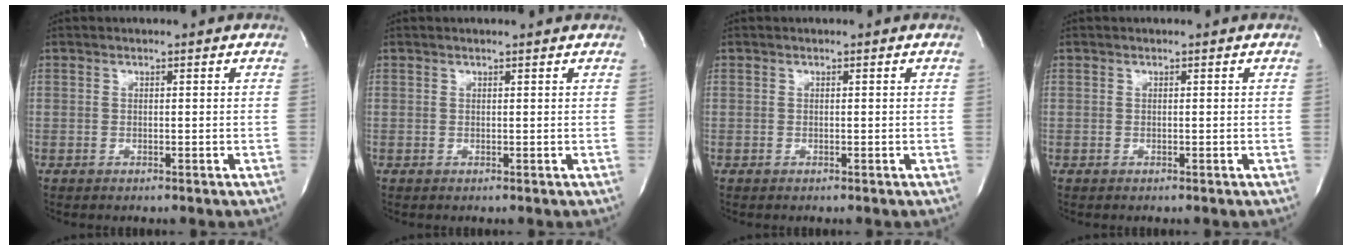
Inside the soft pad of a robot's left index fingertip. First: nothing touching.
{"total": 1.3, "force": [1.3, -0.1, 0.4], "torque": [-0.011, 0.007, 0.016]}
{"total": 0.0}
{"total": 0.0}